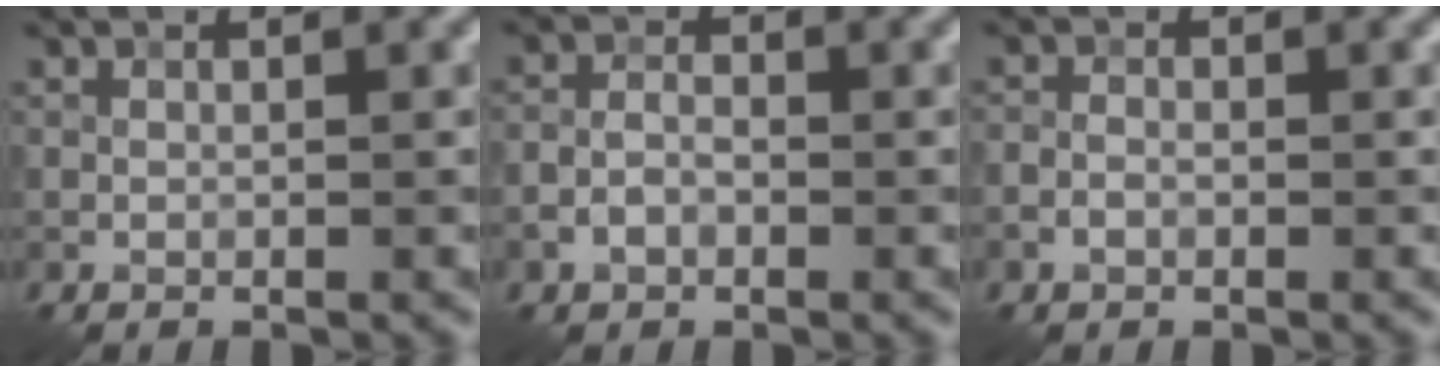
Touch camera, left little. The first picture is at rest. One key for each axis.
{"total": 1.9, "fx": -0.8, "fy": 1.3, "fz": 1.1, "tx": -0.019, "ty": 0.005, "tz": -0.019}
{"total": 1.2, "fx": -0.5, "fy": 0.9, "fz": 0.7, "tx": -0.013, "ty": 0.002, "tz": -0.014}